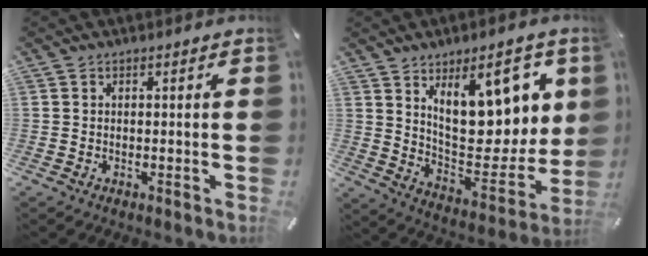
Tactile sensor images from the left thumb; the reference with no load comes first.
{"total": 19.0, "force": [9.5, 8.8, 14.0], "torque": [-0.189, -0.062, 0.159]}